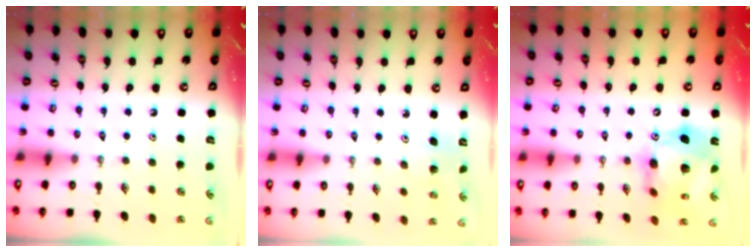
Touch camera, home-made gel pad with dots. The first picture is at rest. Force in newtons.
{"total": 3.1, "press": 3.1, "slide": 0.1}
{"total": 17.4, "press": 17.3, "slide": 1.8}